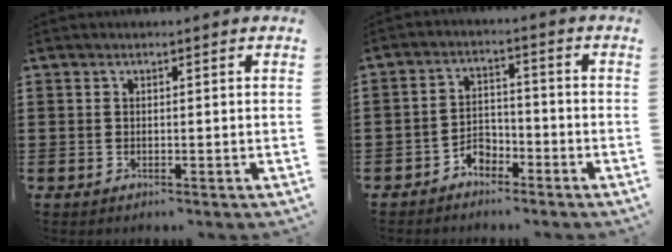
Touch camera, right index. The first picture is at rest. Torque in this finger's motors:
{"motor_torque": [2.14, 0.00, -0.05, -0.18]}